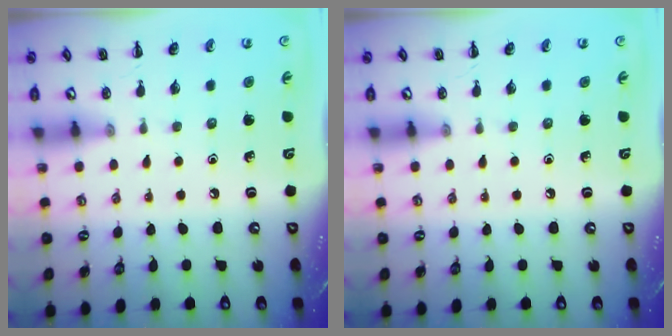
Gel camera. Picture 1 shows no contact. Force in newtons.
{"total": 0.0}